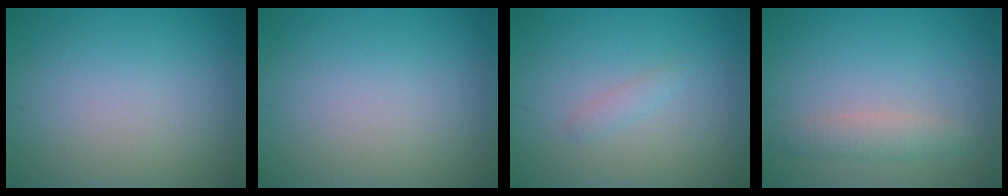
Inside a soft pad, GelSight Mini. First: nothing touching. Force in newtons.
{"total": 0.0}
{"total": 0.9, "press": 0.9, "slide": 0.0}
{"total": 2.1, "press": 2.1, "slide": 0.0}